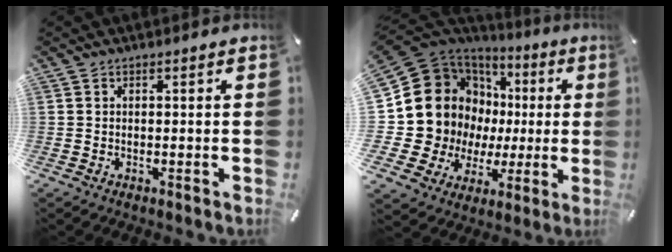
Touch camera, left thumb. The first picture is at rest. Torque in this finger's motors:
{"motor_torque": [1.72, 3.28, 0.40, 0.03, 0.14]}